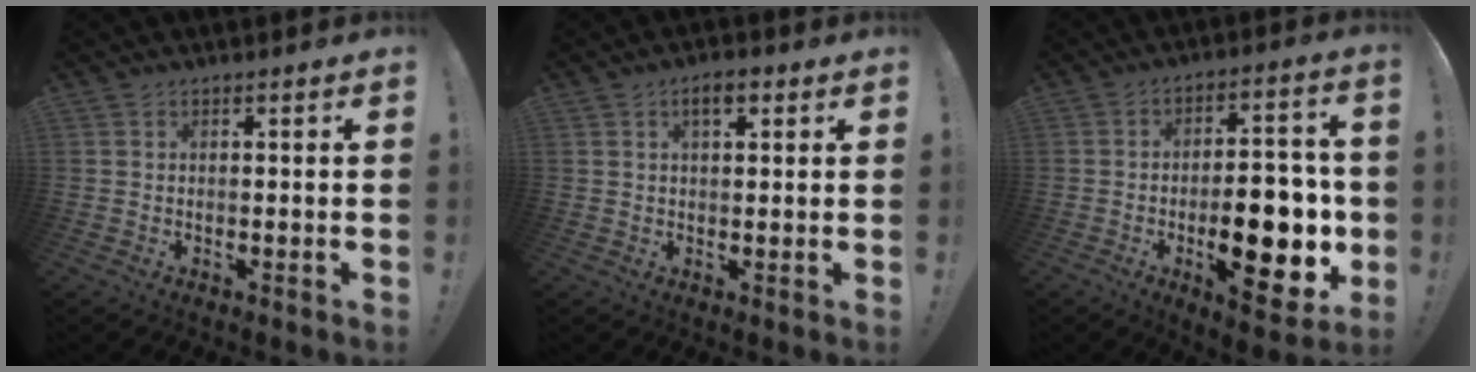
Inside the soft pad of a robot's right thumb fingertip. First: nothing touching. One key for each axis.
{"total": 4.1, "fx": 1.9, "fy": 1.7, "fz": 3.2, "tx": -0.042, "ty": -0.003, "tz": 0.028}
{"total": 21.6, "fx": -5.1, "fy": 10.0, "fz": 18.4, "tx": -0.253, "ty": 0.026, "tz": -0.061}